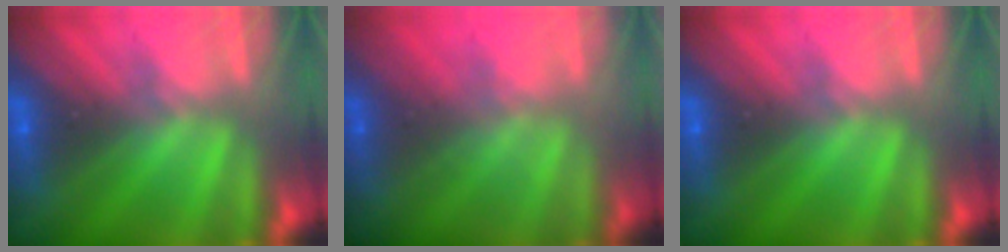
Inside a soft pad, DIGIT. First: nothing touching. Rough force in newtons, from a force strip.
{"total": 1.3}
{"total": 0.0}